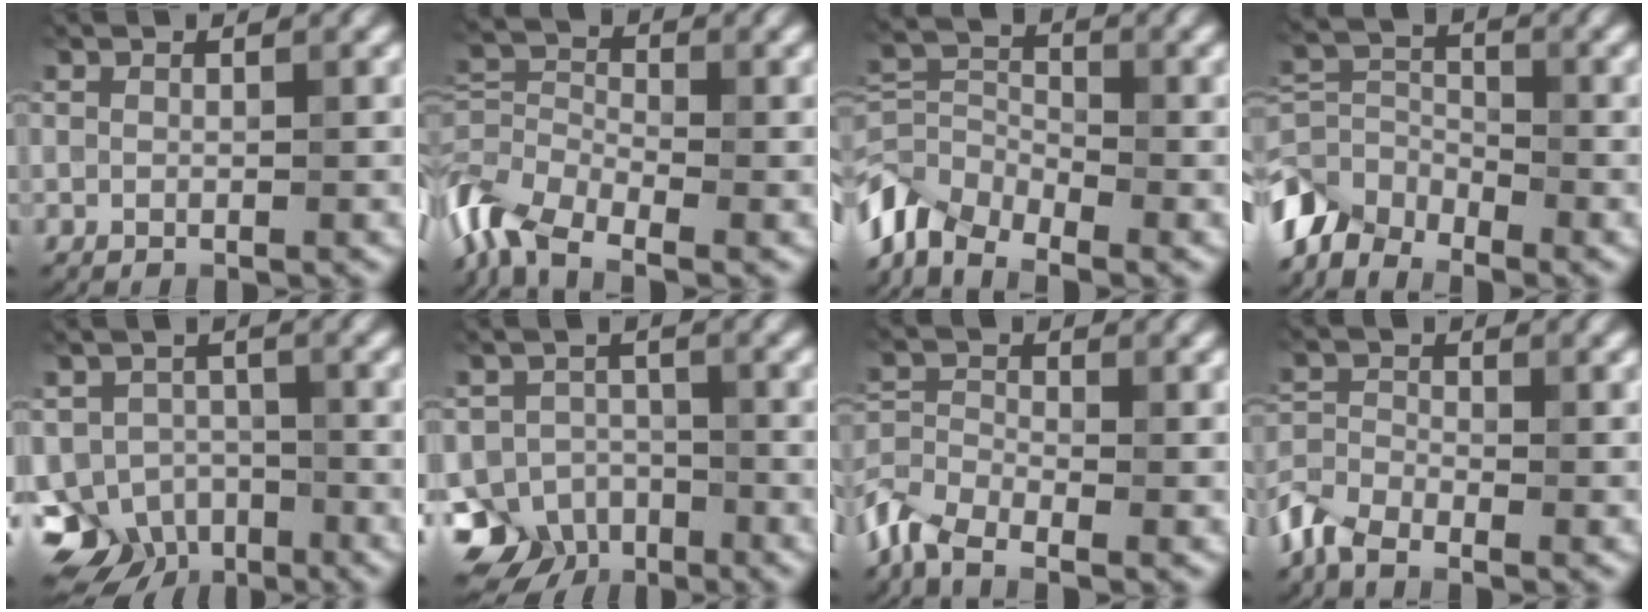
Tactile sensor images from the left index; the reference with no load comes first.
{"total": 6.9, "force": [-4.4, 3.3, 4.1], "torque": [-0.089, 0.004, -0.105]}
{"total": 6.3, "force": [-4.8, 3.1, 2.6], "torque": [-0.054, 0.001, -0.109]}
{"total": 4.9, "force": [-4.2, 2.3, 1.2], "torque": [-0.028, 0.000, -0.096]}
{"total": 6.7, "force": [-4.4, 4.5, 2.1], "torque": [-0.021, -0.002, -0.078]}
{"total": 7.0, "force": [-4.8, 4.8, 1.7], "torque": [-0.007, 0.001, -0.082]}
{"total": 4.6, "force": [-3.6, 1.7, 2.3], "torque": [-0.058, -0.001, -0.090]}
{"total": 3.8, "force": [-3.1, 1.4, 1.7], "torque": [-0.042, 0.000, -0.080]}